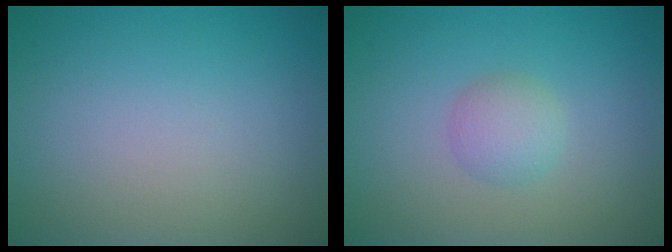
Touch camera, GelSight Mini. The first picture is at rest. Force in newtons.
{"total": 2.0, "press": 2.0, "slide": 0.1}